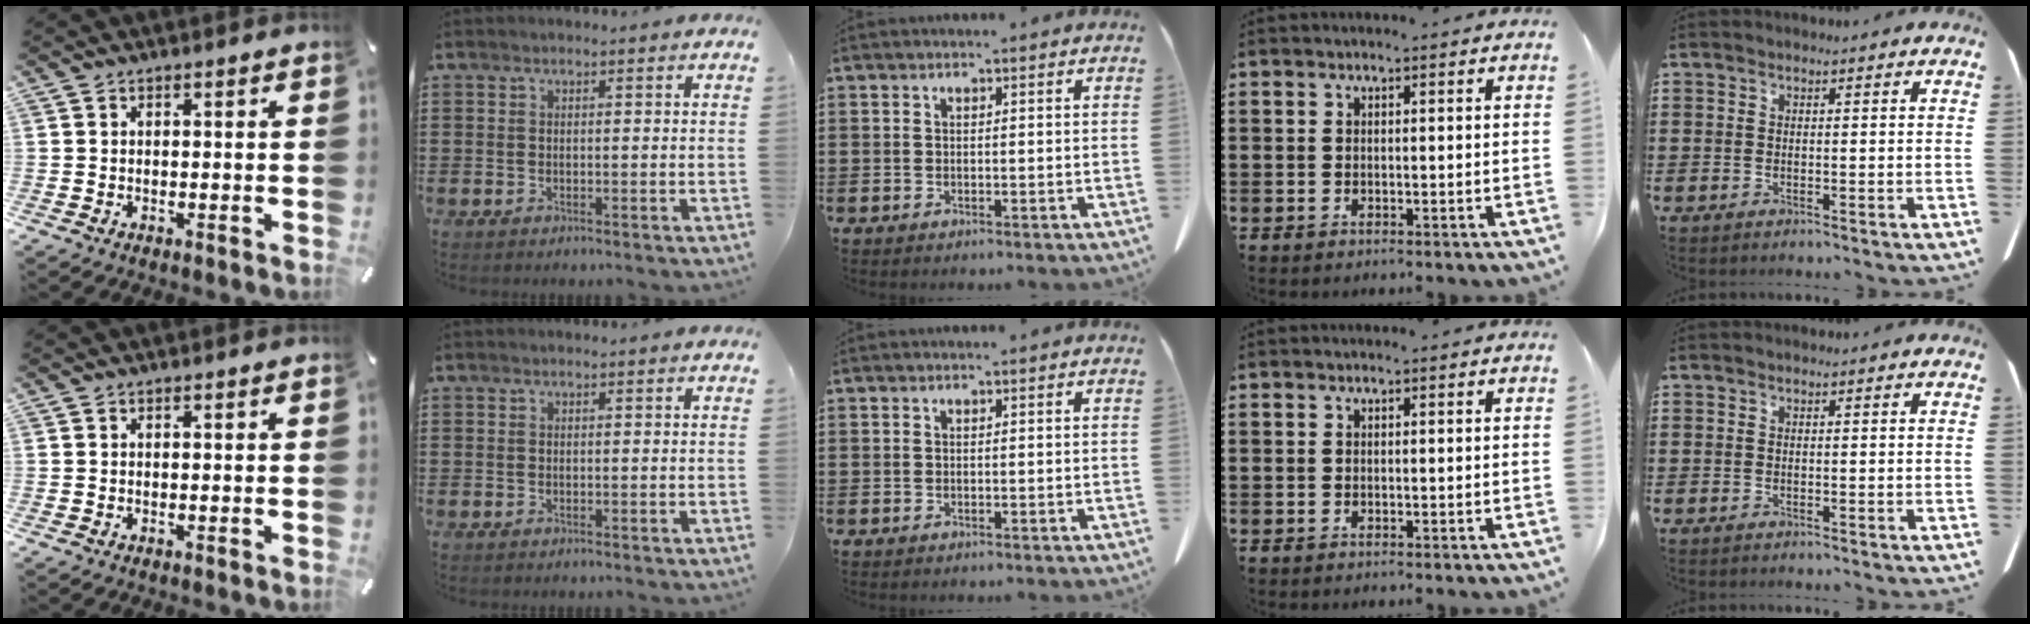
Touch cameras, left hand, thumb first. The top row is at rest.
{}